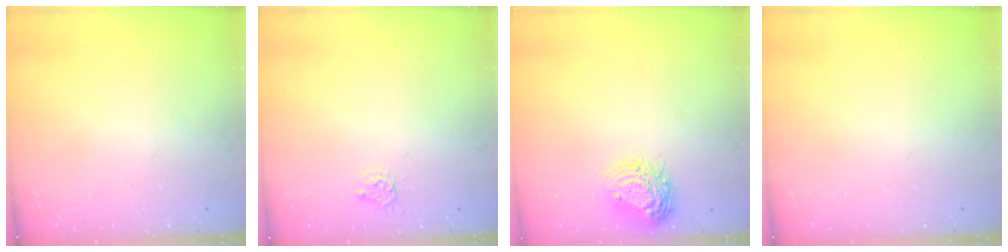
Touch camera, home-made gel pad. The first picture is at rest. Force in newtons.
{"total": 4.1, "press": 4.0, "slide": 0.4}
{"total": 12.1, "press": 12.0, "slide": 1.1}
{"total": 0.0}